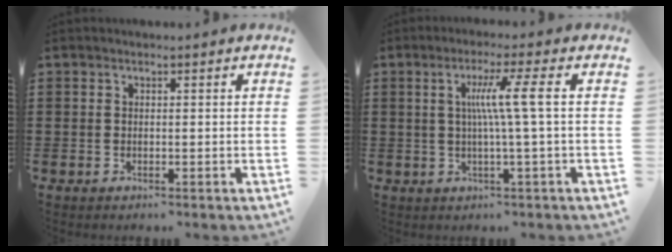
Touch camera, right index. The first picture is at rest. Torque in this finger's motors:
{"motor_torque": [1.26, -0.29, 0.41, 0.20]}